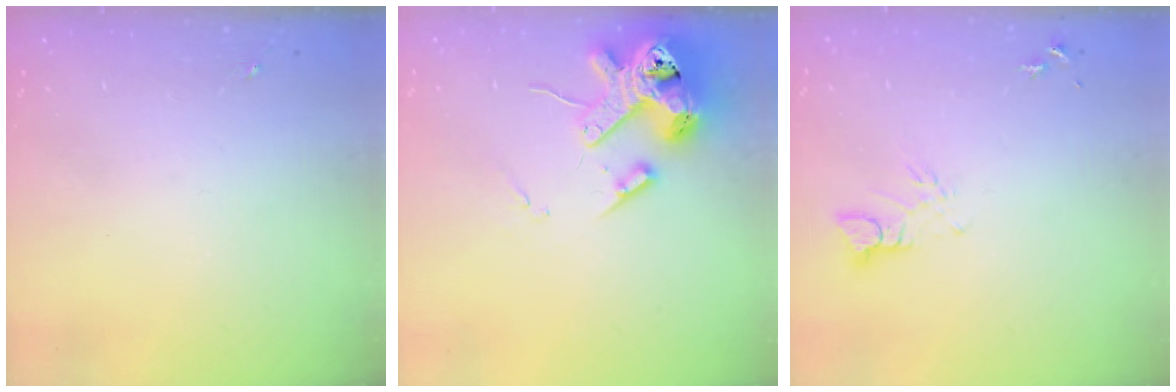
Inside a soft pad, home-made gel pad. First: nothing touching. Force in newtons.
{"total": 14.8, "press": 14.7, "slide": 2.3}
{"total": 3.4, "press": 3.4, "slide": 0.2}